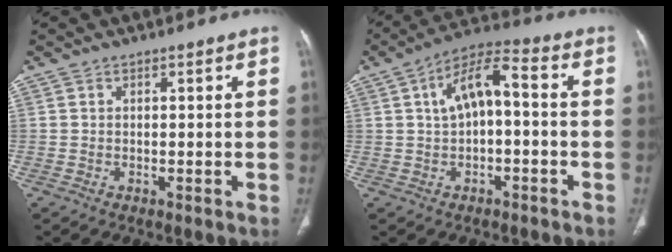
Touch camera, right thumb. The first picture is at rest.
{"total": 8.9, "force": [0.5, 4.2, 7.8], "torque": [-0.134, 0.040, -0.001]}